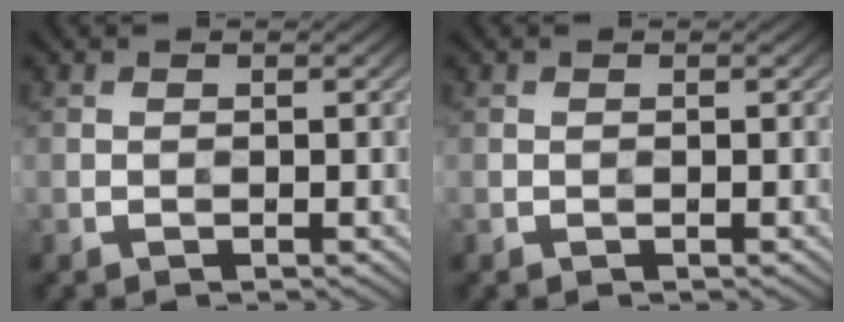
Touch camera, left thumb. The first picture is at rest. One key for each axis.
{"total": 0.0}